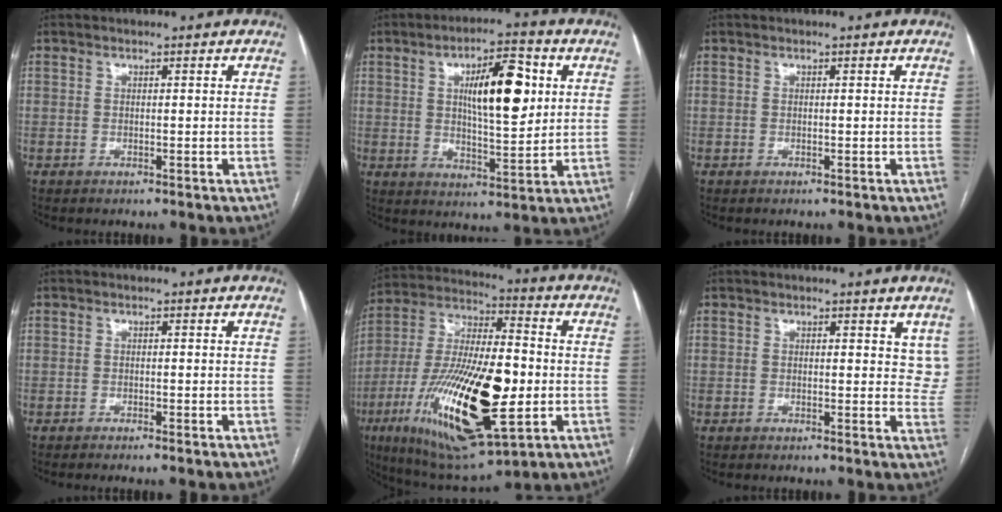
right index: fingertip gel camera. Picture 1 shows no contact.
{"total": 12.1, "force": [3.1, 3.4, 11.2], "torque": [-0.181, 0.010, 0.052]}
{"total": 0.0}
{"total": 1.1, "force": [-0.9, -0.2, 0.7], "torque": [-0.011, 0.002, -0.013]}
{"total": 26.6, "force": [-6.1, 7.8, 24.8], "torque": [-0.513, -0.023, -0.095]}
{"total": 4.1, "force": [2.7, 2.4, 2.1], "torque": [-0.005, -0.008, 0.024]}